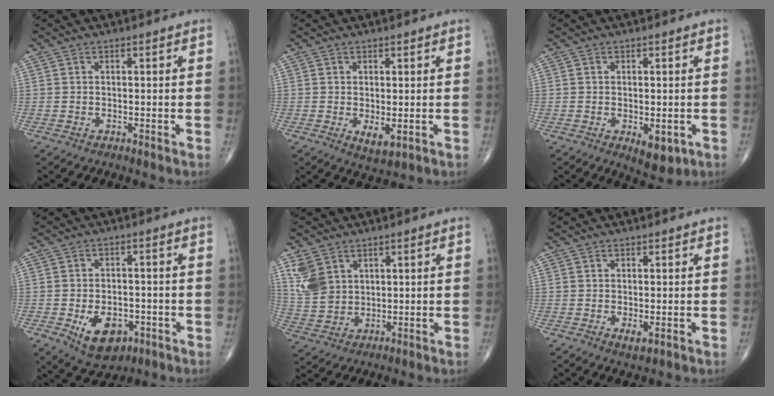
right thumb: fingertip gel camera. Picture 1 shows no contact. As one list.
[{"total": 3.1, "force": [-0.4, 1.4, 2.7], "torque": [-0.042, -0.010, -0.001]}, {"total": 4.9, "force": [-1.4, 2.5, 3.9], "torque": [-0.044, -0.009, -0.010]}, {"total": 9.4, "force": [-3.5, 5.9, 6.3], "torque": [-0.077, 0.010, -0.042]}, {"total": 7.4, "force": [3.5, 5.2, 3.8], "torque": [-0.069, -0.010, 0.086]}, {"total": 1.8, "force": [-0.3, 0.8, 1.6], "torque": [-0.028, -0.006, -0.002]}]